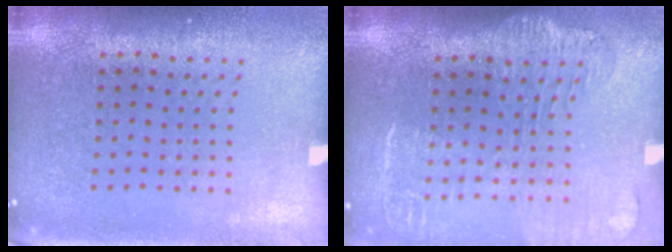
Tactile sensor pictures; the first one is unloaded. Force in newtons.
{"total": 1.8, "press": 1.5, "slide": 0.9}